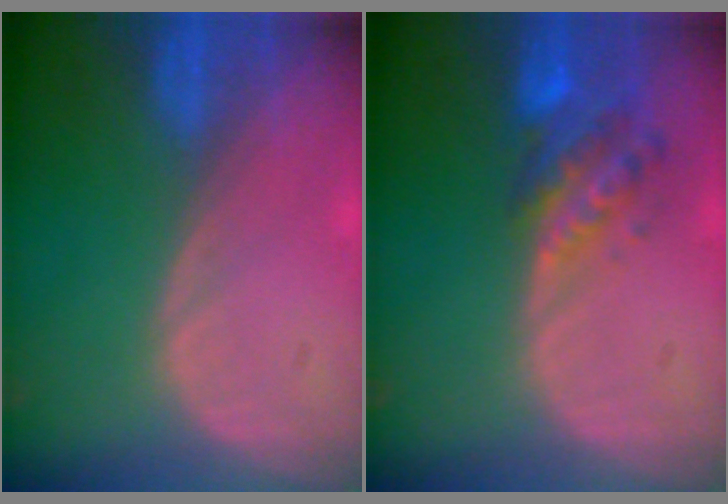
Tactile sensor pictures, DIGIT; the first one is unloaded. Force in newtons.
{"total": 6.3, "press": 5.7, "slide": 2.5}